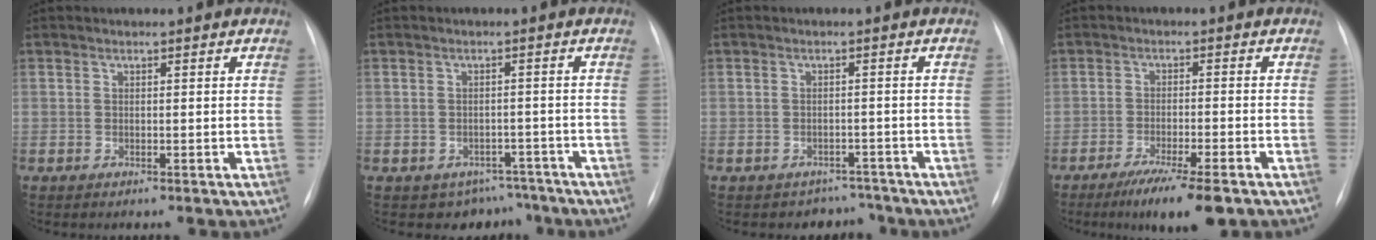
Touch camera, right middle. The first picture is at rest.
{"total": 5.5, "force": [-4.4, 3.4, -0.2], "torque": [0.022, 0.022, -0.052]}
{"total": 3.5, "force": [-2.9, 1.8, -0.9], "torque": [0.015, 0.023, -0.038]}
{"total": 8.8, "force": [-6.1, 0.8, 6.2], "torque": [-0.094, -0.019, -0.092]}